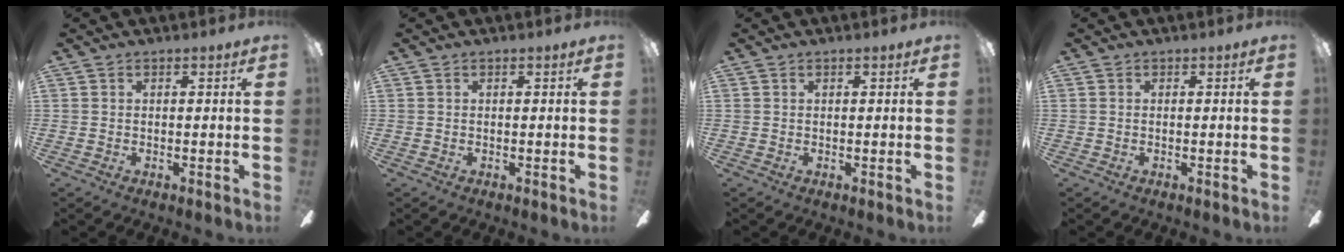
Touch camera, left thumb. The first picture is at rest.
{"total": 0.0}
{"total": 0.8, "force": [0.3, 0.0, 0.8], "torque": [-0.015, -0.002, 0.005]}
{"total": 0.0}